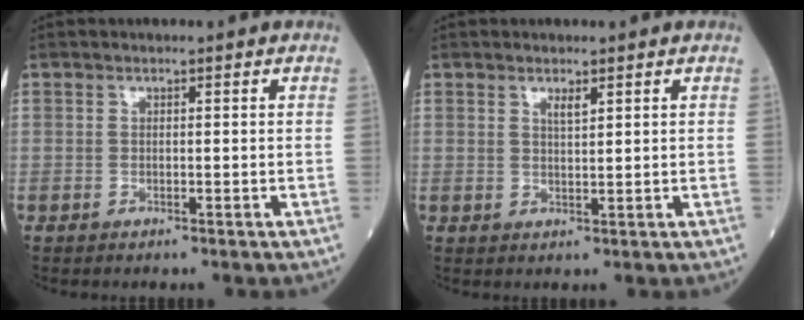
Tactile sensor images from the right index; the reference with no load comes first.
{"total": 1.5, "force": [1.0, 0.2, 1.1], "torque": [-0.021, -0.004, 0.019]}